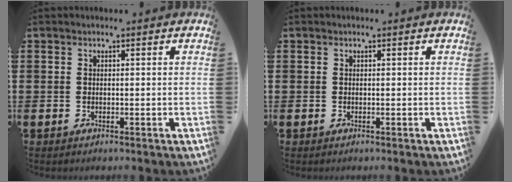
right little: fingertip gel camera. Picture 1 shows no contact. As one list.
[{"total": 0.0}]